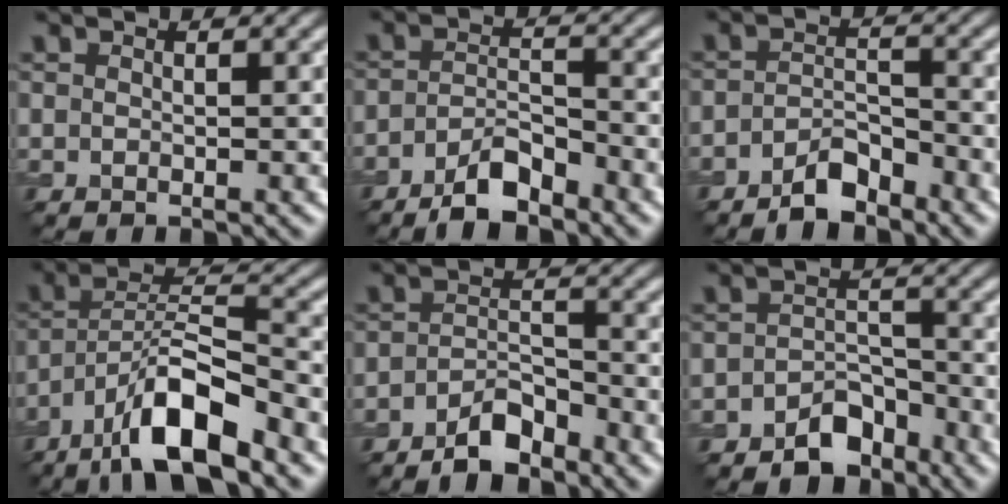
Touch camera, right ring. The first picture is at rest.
{"total": 4.8, "force": [-3.5, 1.4, 2.9], "torque": [-0.053, 0.001, -0.067]}
{"total": 3.6, "force": [-2.8, 1.2, 1.9], "torque": [-0.031, 0.009, -0.055]}
{"total": 9.6, "force": [-6.0, 2.6, 7.0], "torque": [-0.118, 0.018, -0.108]}
{"total": 4.0, "force": [-3.0, 1.4, 2.2], "torque": [-0.034, 0.008, -0.059]}
{"total": 4.2, "force": [-3.0, 2.4, 1.7], "torque": [-0.015, 0.007, -0.053]}